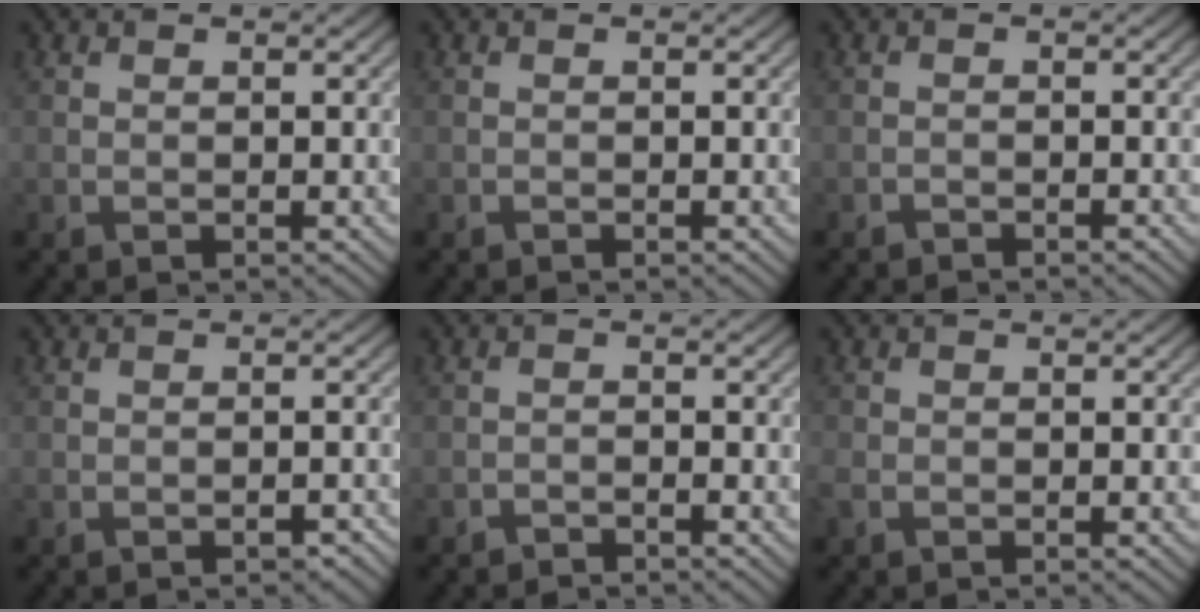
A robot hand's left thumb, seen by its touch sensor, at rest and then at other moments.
{"total": 0.0}
{"total": 0.8, "force": [-0.7, 0.0, 0.1], "torque": [0.001, -0.001, -0.015]}
{"total": 1.2, "force": [-0.8, 0.4, 0.7], "torque": [-0.008, 0.000, -0.009]}
{"total": 1.1, "force": [-1.1, 0.1, 0.2], "torque": [-0.002, 0.001, -0.024]}
{"total": 1.3, "force": [-0.6, 1.0, 0.7], "torque": [-0.022, -0.003, -0.015]}